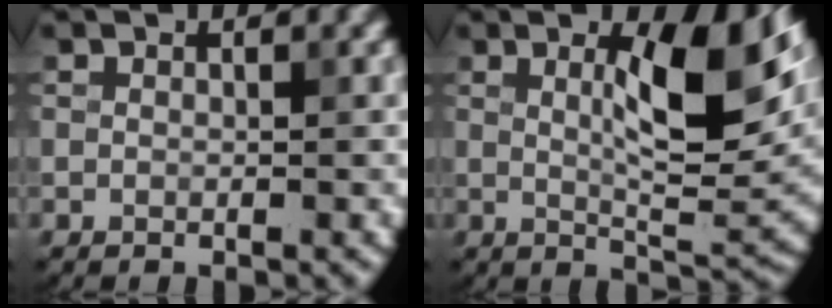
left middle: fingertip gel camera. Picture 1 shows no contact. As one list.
[{"total": 8.2, "force": [2.1, 2.5, 7.5], "torque": [-0.115, 0.002, 0.039]}]